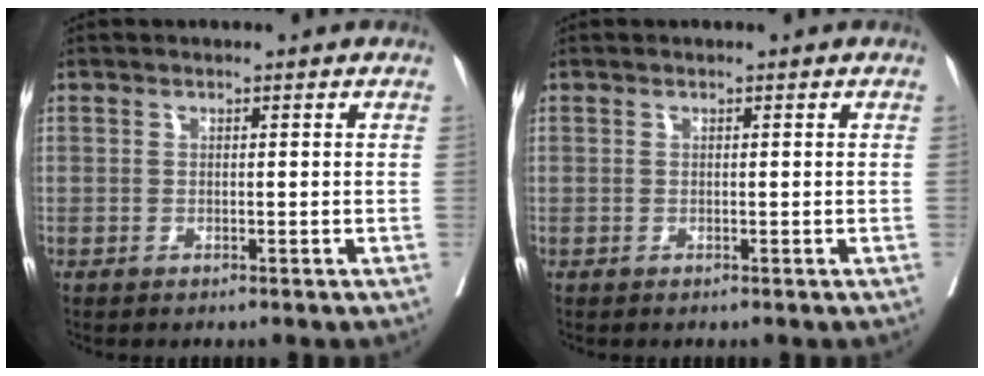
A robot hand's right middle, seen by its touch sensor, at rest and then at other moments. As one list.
[{"total": 0.0}]